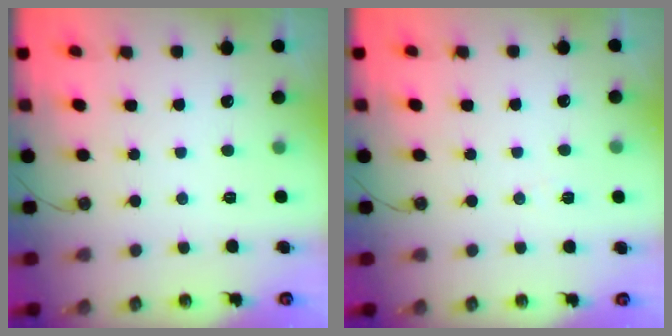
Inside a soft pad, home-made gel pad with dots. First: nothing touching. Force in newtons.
{"total": 3.3, "press": 2.7, "slide": 1.9}